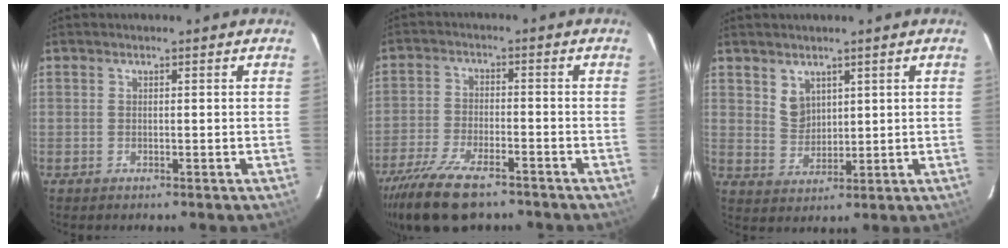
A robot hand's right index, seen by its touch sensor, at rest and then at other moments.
{"total": 13.8, "force": [-10.5, 4.9, 7.5], "torque": [-0.176, -0.032, -0.189]}
{"total": 4.3, "force": [2.6, 3.0, 1.6], "torque": [-0.022, 0.002, 0.057]}